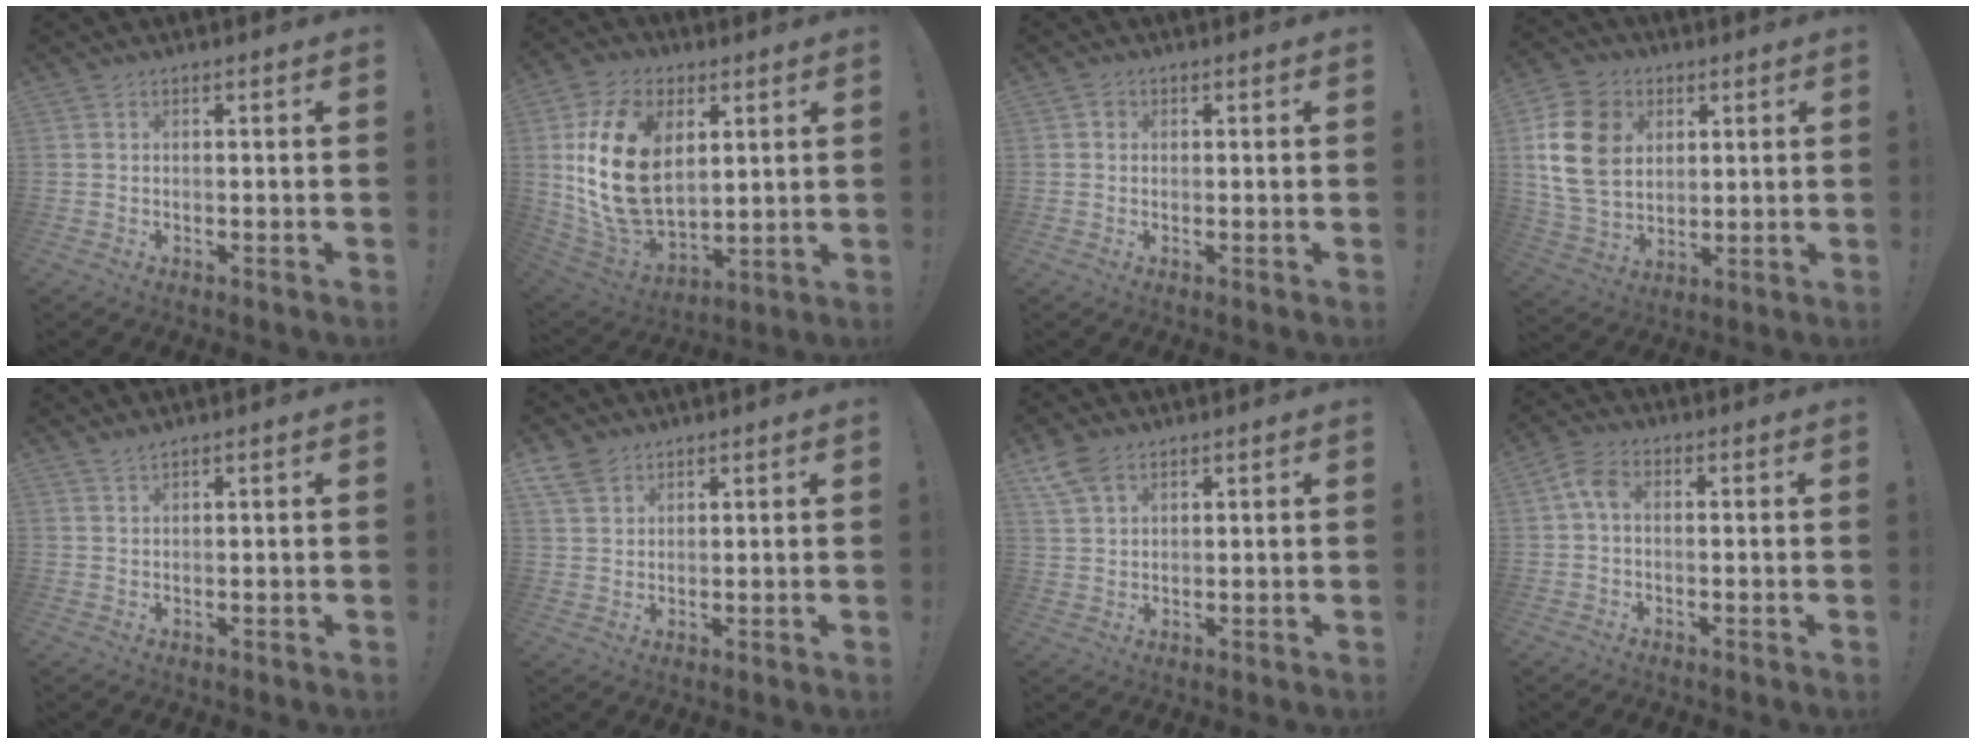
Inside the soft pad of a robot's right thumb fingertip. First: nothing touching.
{"total": 22.5, "force": [5.2, 15.4, 15.6], "torque": [-0.312, -0.023, 0.101]}
{"total": 1.2, "force": [0.1, 1.1, 0.4], "torque": [-0.001, 0.001, 0.000]}
{"total": 17.1, "force": [4.8, 13.4, 9.4], "torque": [-0.167, -0.015, 0.096]}
{"total": 1.3, "force": [1.1, 0.0, 0.6], "torque": [-0.019, 0.000, 0.022]}
{"total": 5.6, "force": [4.0, 3.3, 1.9], "torque": [-0.039, -0.018, 0.080]}
{"total": 6.6, "force": [3.9, 3.8, 3.7], "torque": [-0.083, -0.009, 0.078]}
{"total": 4.7, "force": [0.4, 2.8, 3.8], "torque": [-0.077, 0.010, 0.008]}